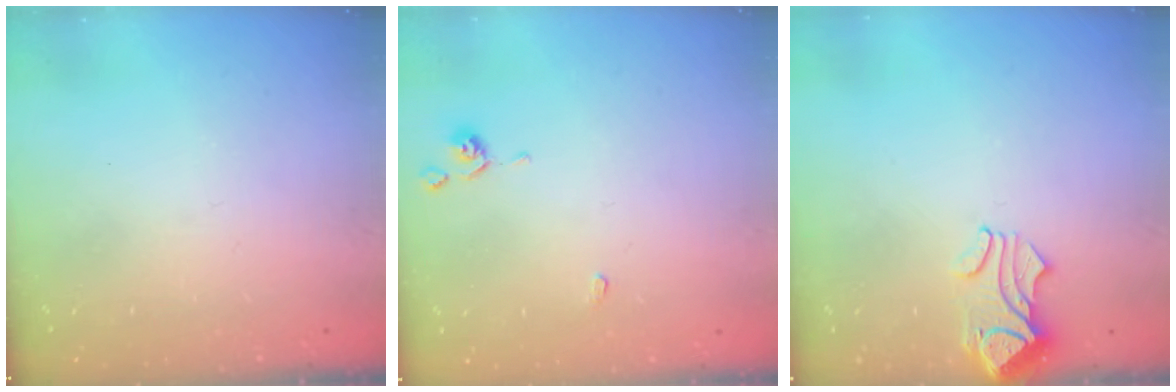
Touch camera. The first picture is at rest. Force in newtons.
{"total": 0.9, "press": 0.9, "slide": 0.4}
{"total": 0.9, "press": 0.8, "slide": 0.5}